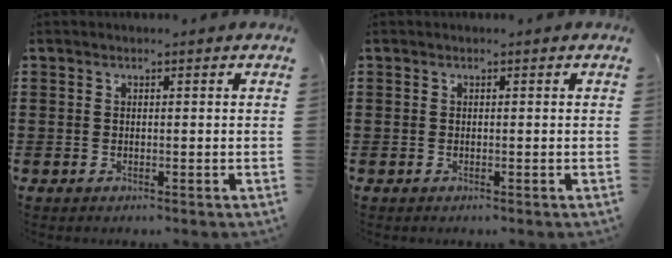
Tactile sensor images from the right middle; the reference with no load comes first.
{"total": 0.0}